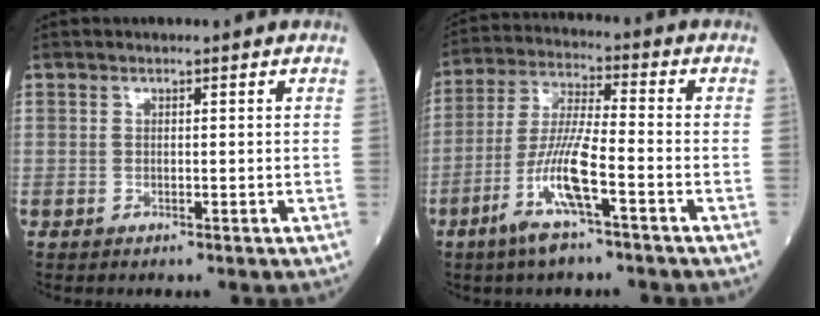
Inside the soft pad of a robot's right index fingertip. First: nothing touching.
{"total": 10.1, "force": [-4.8, 0.8, 8.9], "torque": [-0.183, -0.006, -0.094]}